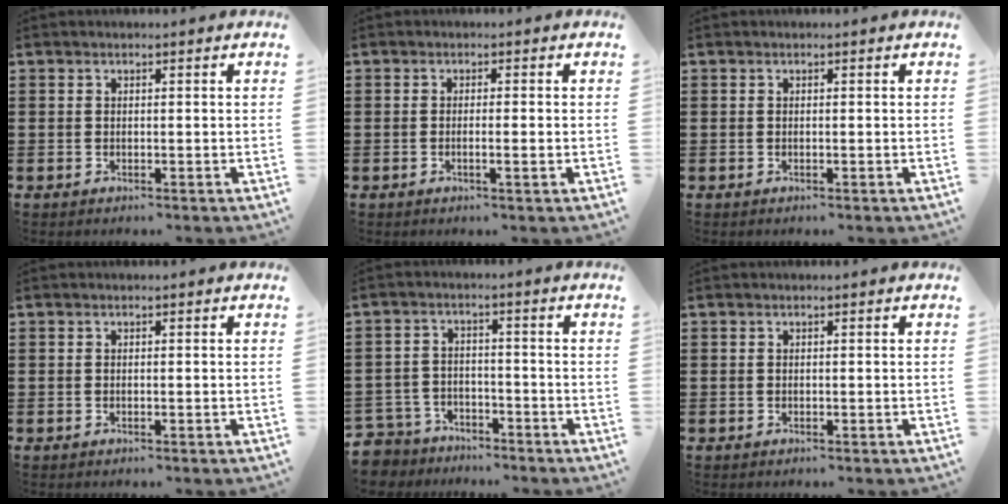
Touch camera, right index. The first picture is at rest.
{"total": 1.6, "force": [-0.6, -0.1, 1.5], "torque": [-0.023, -0.003, -0.011]}
{"total": 0.0}
{"total": 0.0}
{"total": 4.3, "force": [-4.1, 1.3, -0.1], "torque": [-0.024, -0.003, -0.092]}
{"total": 0.0}